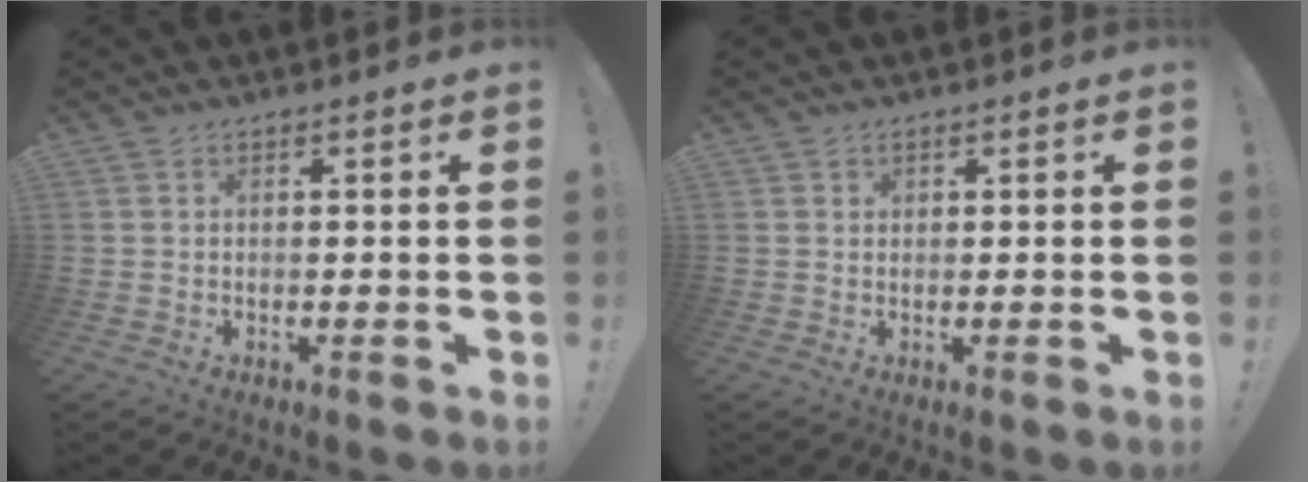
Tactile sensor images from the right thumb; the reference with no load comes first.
{"total": 0.8, "force": [0.6, 0.5, 0.0], "torque": [0.004, -0.002, 0.012]}